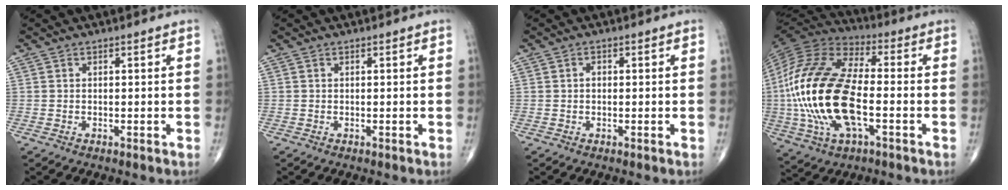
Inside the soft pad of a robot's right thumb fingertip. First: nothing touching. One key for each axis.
{"total": 0.0}
{"total": 1.0, "fx": -0.1, "fy": 0.7, "fz": 0.7, "tx": -0.005, "ty": 0.004, "tz": -0.003}
{"total": 25.1, "fx": -3.5, "fy": 11.9, "fz": 21.8, "tx": -0.477, "ty": 0.010, "tz": -0.063}